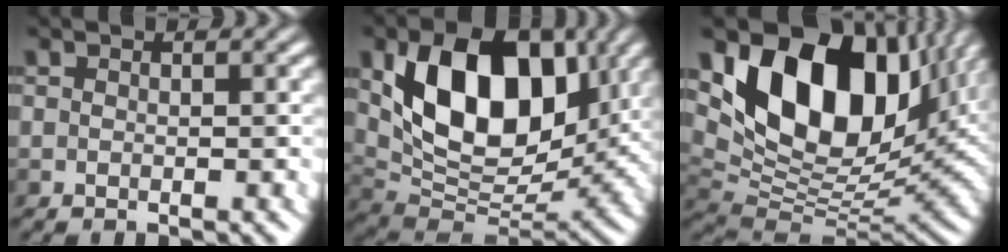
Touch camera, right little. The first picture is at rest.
{"total": 11.3, "force": [3.2, 7.2, 8.2], "torque": [-0.136, -0.002, 0.058]}
{"total": 13.3, "force": [5.4, 7.6, 9.5], "torque": [-0.161, 0.021, 0.091]}